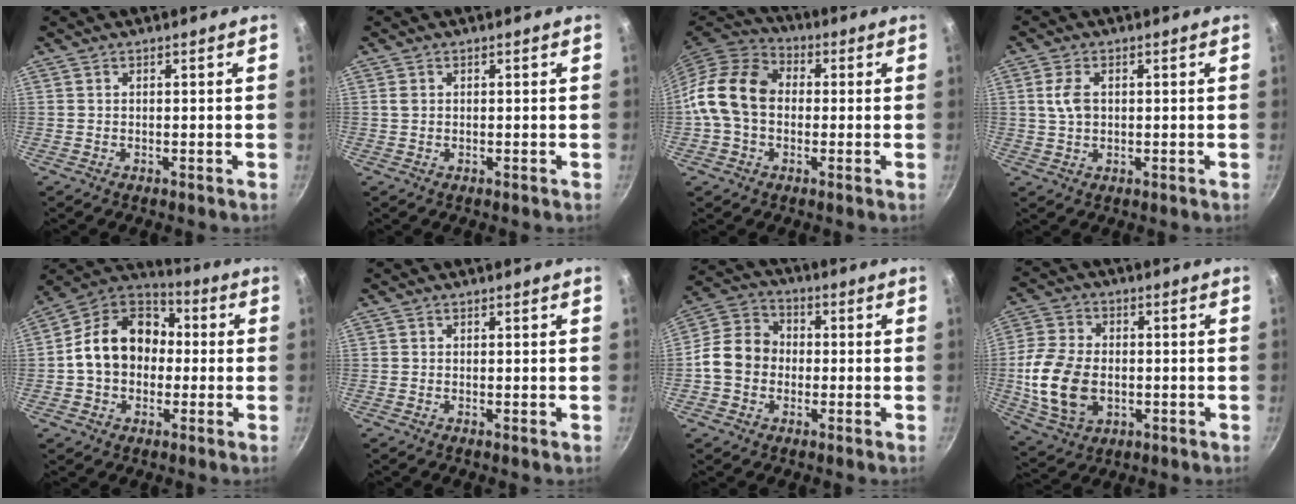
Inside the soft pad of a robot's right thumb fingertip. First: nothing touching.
{"total": 1.0, "force": [0.3, 0.8, 0.5], "torque": [-0.008, 0.002, 0.004]}
{"total": 14.4, "force": [-0.2, 10.9, 9.4], "torque": [-0.148, 0.030, -0.024]}
{"total": 4.4, "force": [0.8, 2.9, 3.3], "torque": [-0.061, 0.003, 0.014]}
{"total": 16.6, "force": [0.0, 12.9, 10.4], "torque": [-0.141, 0.044, -0.018]}
{"total": 0.0}
{"total": 10.3, "force": [-1.2, 8.6, 5.5], "torque": [-0.070, 0.027, -0.043]}
{"total": 14.3, "force": [-1.8, 9.9, 10.2], "torque": [-0.188, 0.005, -0.027]}